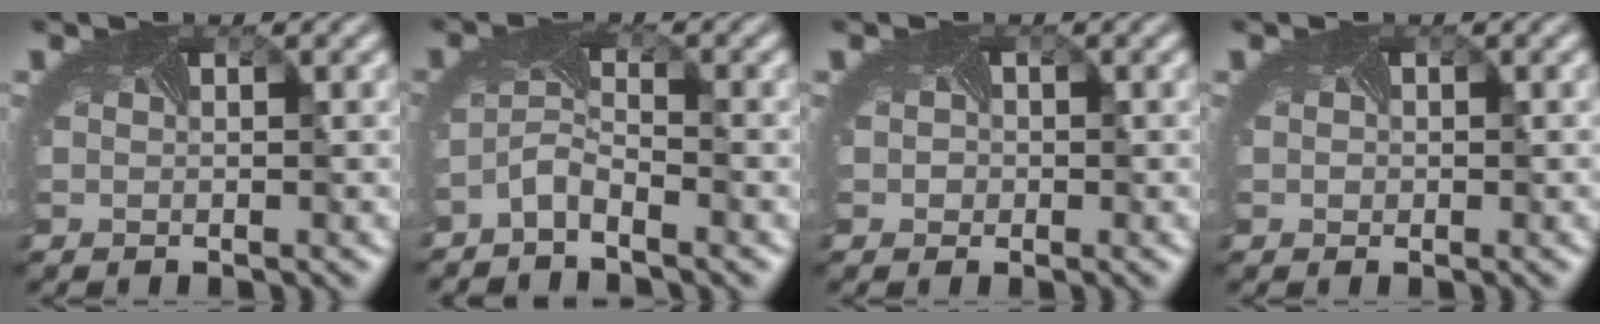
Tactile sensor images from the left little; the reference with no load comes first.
{"total": 2.2, "force": [-1.9, 0.3, 0.9], "torque": [-0.030, -0.005, -0.047]}
{"total": 1.5, "force": [0.1, 1.4, 0.4], "torque": [0.002, 0.001, -0.004]}
{"total": 0.9, "force": [0.2, 0.9, 0.2], "torque": [0.002, -0.002, 0.002]}